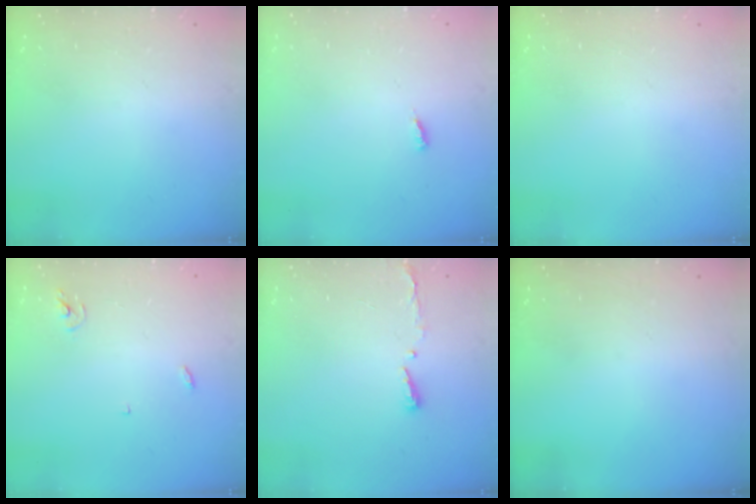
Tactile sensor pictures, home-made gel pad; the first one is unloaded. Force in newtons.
{"total": 2.6, "press": 2.6, "slide": 0.3}
{"total": 0.0}
{"total": 3.0, "press": 3.0, "slide": 0.2}
{"total": 3.7, "press": 3.7, "slide": 0.6}
{"total": 0.0}